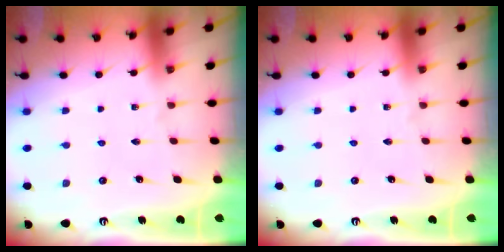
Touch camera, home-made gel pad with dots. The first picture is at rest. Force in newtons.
{"total": 0.0}